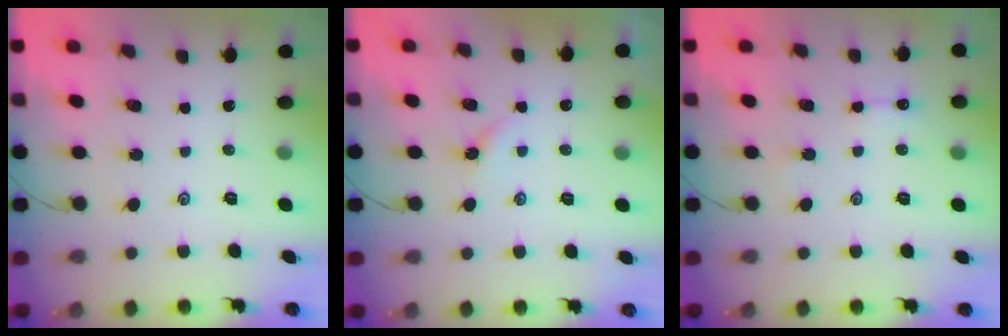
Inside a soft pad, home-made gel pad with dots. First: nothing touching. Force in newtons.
{"total": 3.0, "press": 2.9, "slide": 0.4}
{"total": 3.0, "press": 3.0, "slide": 0.4}